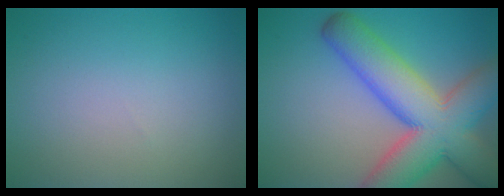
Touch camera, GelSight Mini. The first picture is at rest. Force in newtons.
{"total": 11.5, "press": 11.5, "slide": 0.6}